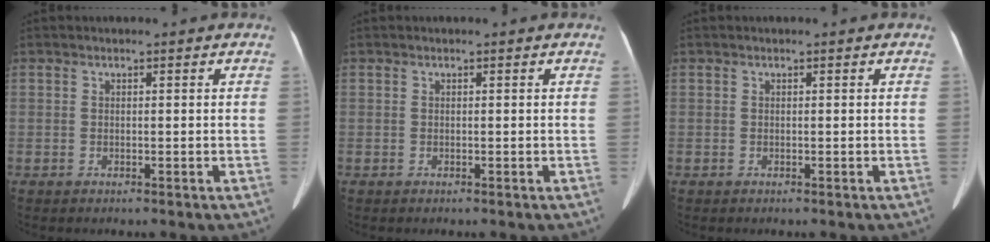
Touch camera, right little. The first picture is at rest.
{"total": 0.0}
{"total": 0.0}